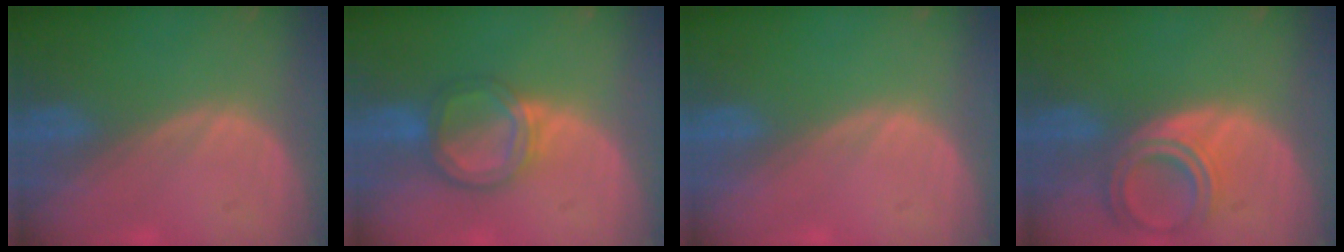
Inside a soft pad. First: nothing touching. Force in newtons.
{"total": 6.1, "press": 5.5, "slide": 2.7}
{"total": 0.0}
{"total": 6.5, "press": 5.9, "slide": 2.8}